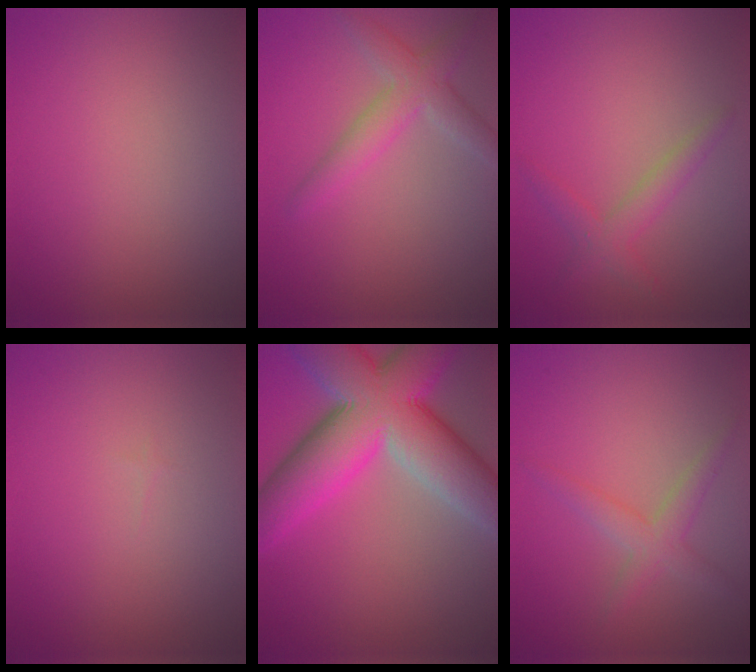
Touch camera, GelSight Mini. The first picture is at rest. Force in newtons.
{"total": 3.5, "press": 3.5, "slide": 0.2}
{"total": 2.2, "press": 2.2, "slide": 0.0}
{"total": 0.0}
{"total": 13.7, "press": 13.7, "slide": 1.0}
{"total": 2.4, "press": 2.4, "slide": 0.1}